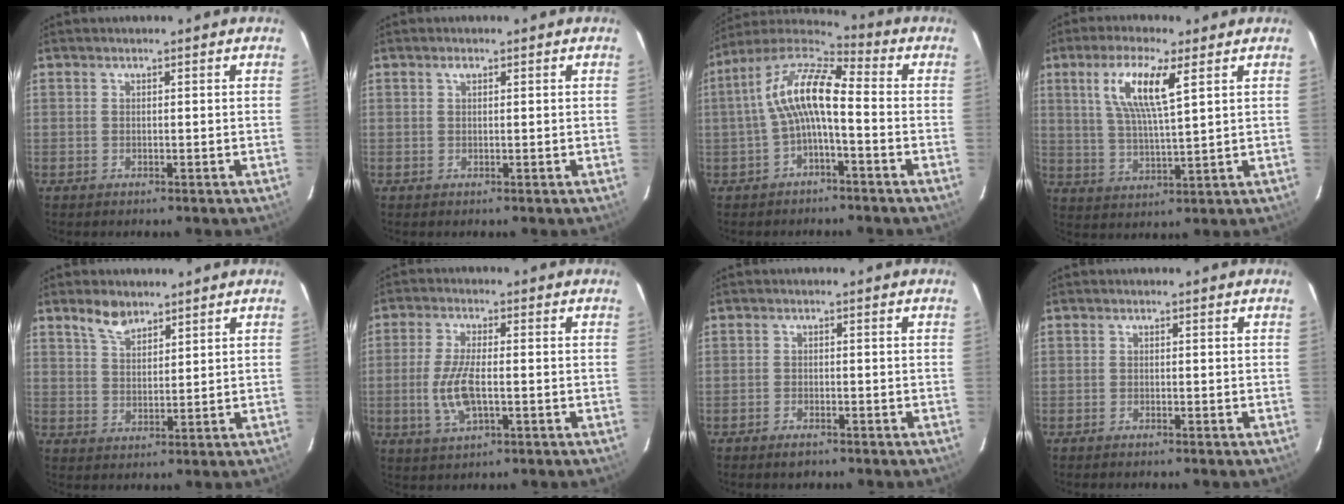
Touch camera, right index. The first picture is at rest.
{"total": 0.8, "force": [0.4, 0.4, 0.5], "torque": [-0.010, 0.004, 0.007]}
{"total": 10.9, "force": [-1.4, 3.2, 10.3], "torque": [-0.209, 0.023, -0.031]}
{"total": 9.9, "force": [4.2, 1.7, 8.8], "torque": [-0.169, 0.004, 0.082]}
{"total": 4.9, "force": [3.8, 2.2, 2.2], "torque": [-0.038, 0.006, 0.073]}
{"total": 7.8, "force": [-1.5, 2.8, 7.1], "torque": [-0.150, -0.007, -0.028]}
{"total": 2.1, "force": [-1.7, 0.9, 0.9], "torque": [-0.025, 0.001, -0.031]}
{"total": 0.6, "force": [-0.6, 0.1, 0.2], "torque": [-0.005, -0.001, -0.012]}